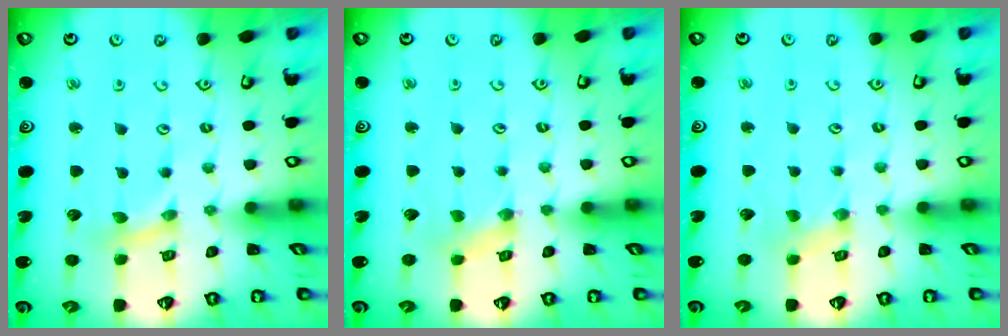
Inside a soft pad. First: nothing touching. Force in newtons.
{"total": 0.7, "press": 0.6, "slide": 0.3}
{"total": 0.0}